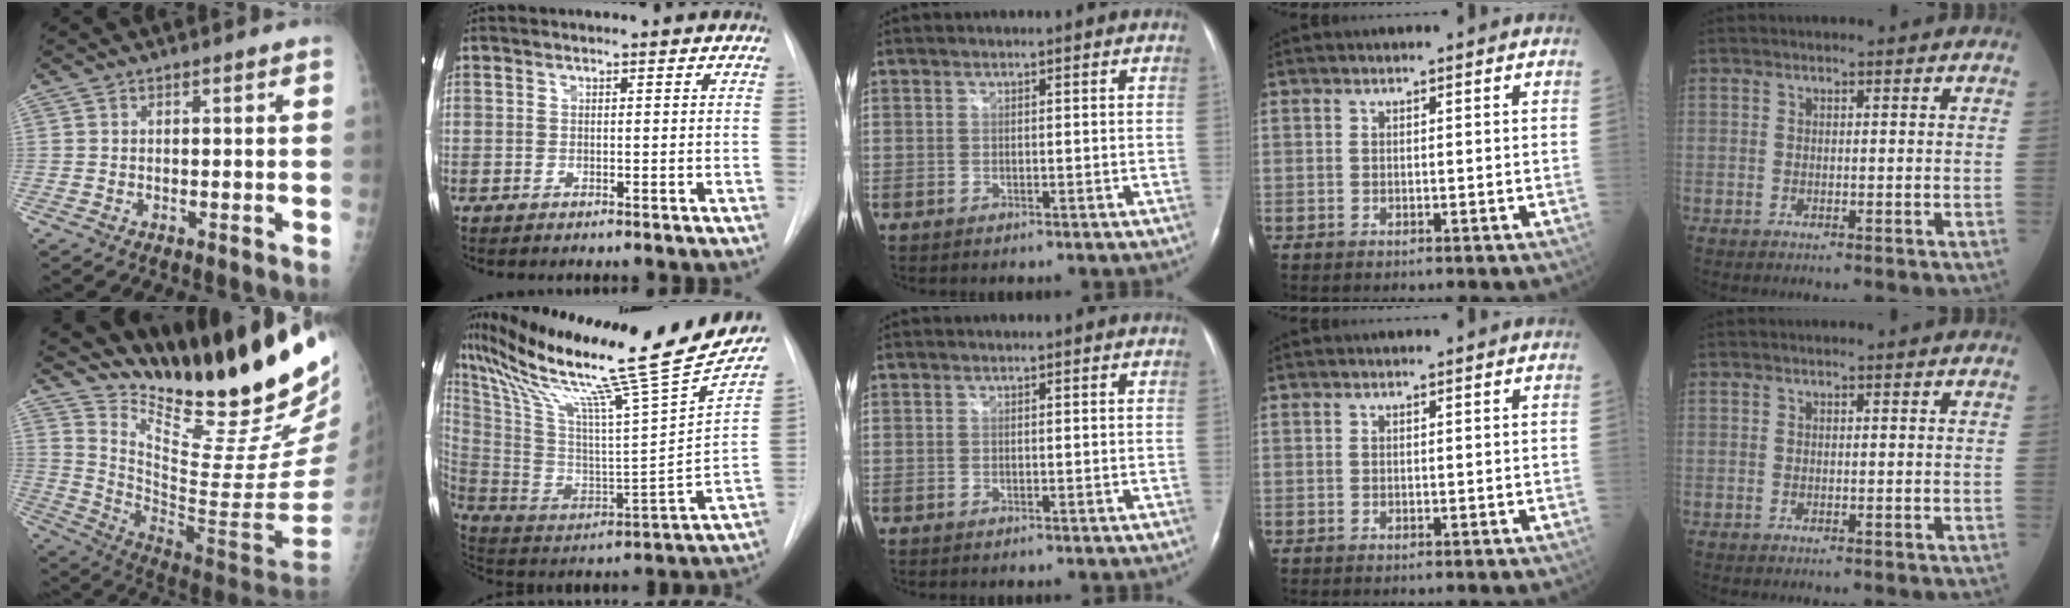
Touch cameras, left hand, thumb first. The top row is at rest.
{"thumb": {"total": 29.1, "force": [22.8, 4.5, 17.5], "torque": [-0.240, -0.156, 0.349]}, "index": {"total": 32.1, "force": [26.0, 0.6, 18.7], "torque": [-0.331, -0.061, 0.387]}}